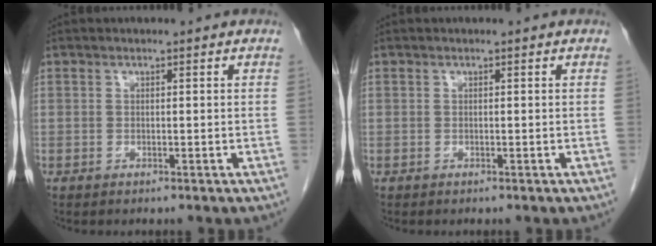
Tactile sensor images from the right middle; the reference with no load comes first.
{"total": 0.0}